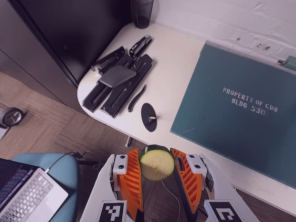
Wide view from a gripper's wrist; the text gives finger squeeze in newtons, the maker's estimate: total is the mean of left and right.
{"total": 9.6, "left": 9.1, "right": 10.0}